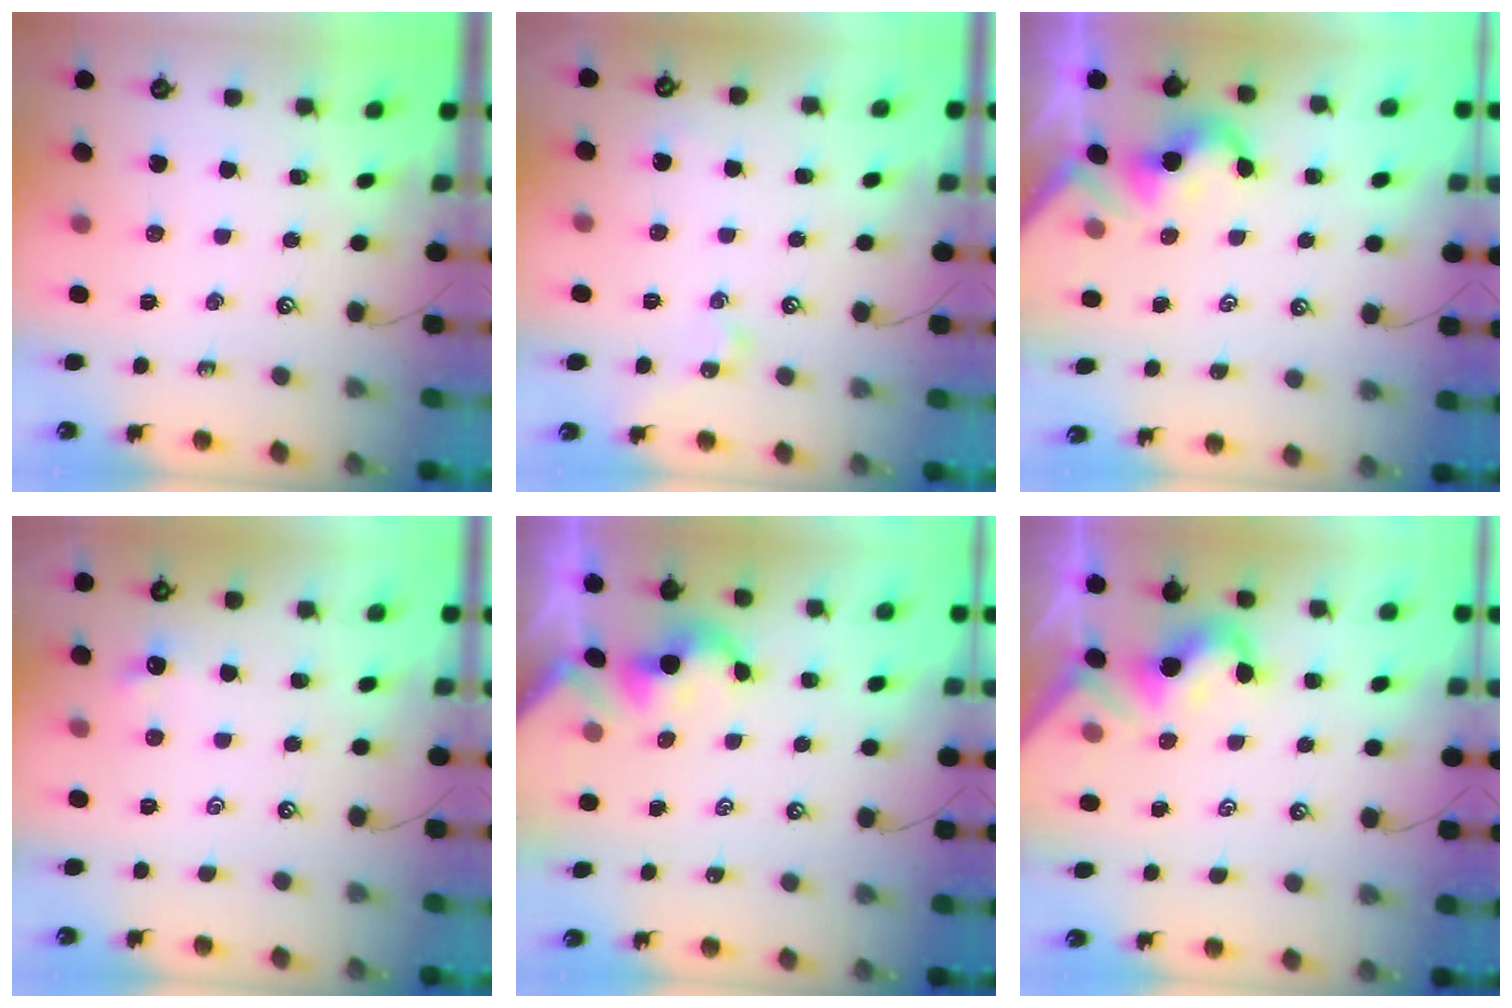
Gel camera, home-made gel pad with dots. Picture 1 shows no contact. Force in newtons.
{"total": 2.3, "press": 2.3, "slide": 0.2}
{"total": 1.9, "press": 1.8, "slide": 0.5}
{"total": 0.0}
{"total": 1.5, "press": 1.5, "slide": 0.3}
{"total": 2.9, "press": 2.9, "slide": 0.5}